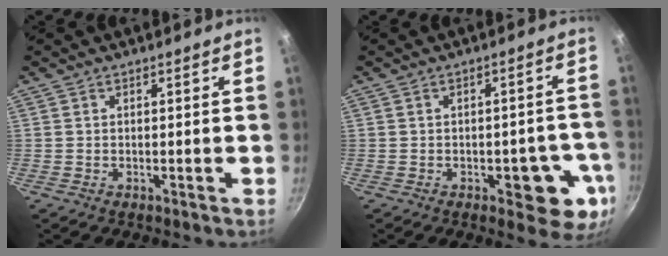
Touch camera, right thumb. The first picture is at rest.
{"total": 9.9, "force": [-3.5, 4.7, 8.0], "torque": [-0.051, 0.013, -0.041]}